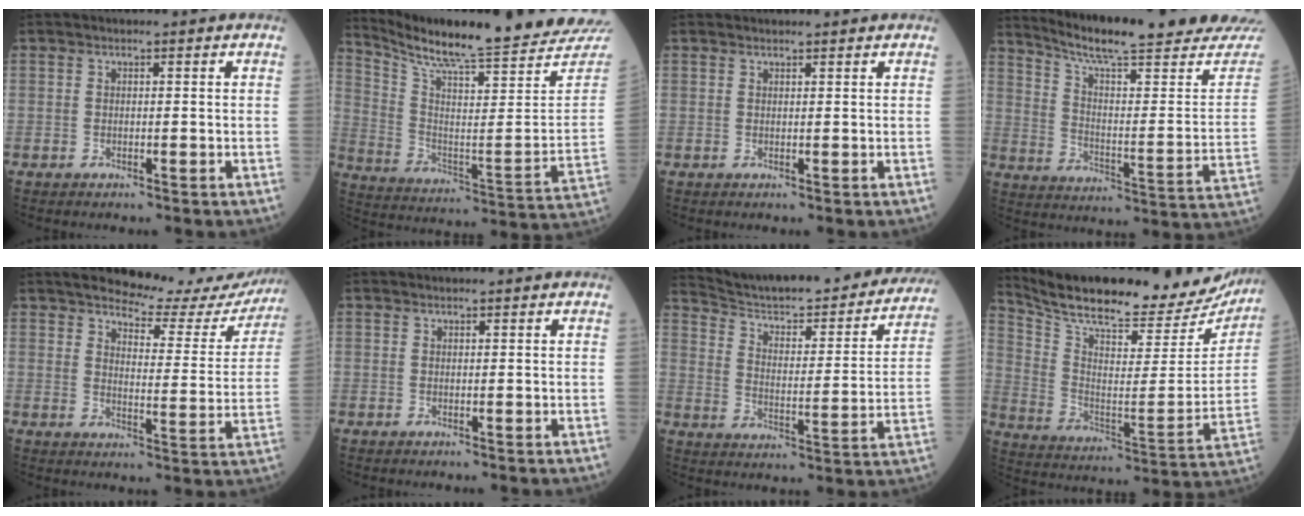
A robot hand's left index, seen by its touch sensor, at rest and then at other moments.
{"total": 27.8, "force": [25.8, -0.5, 10.5], "torque": [-0.178, -0.121, 0.354]}
{"total": 2.1, "force": [2.1, 0.2, 0.3], "torque": [-0.003, 0.015, 0.030]}
{"total": 24.0, "force": [22.2, 0.2, 9.1], "torque": [-0.137, -0.091, 0.298]}
{"total": 13.6, "force": [13.0, 2.9, 2.6], "torque": [-0.012, -0.034, 0.142]}
{"total": 1.3, "force": [1.2, 0.1, 0.2], "torque": [-0.001, 0.010, 0.019]}
{"total": 26.4, "force": [24.0, 4.1, 10.1], "torque": [-0.141, -0.054, 0.313]}
{"total": 29.0, "force": [26.2, 5.7, 11.0], "torque": [-0.186, -0.064, 0.358]}